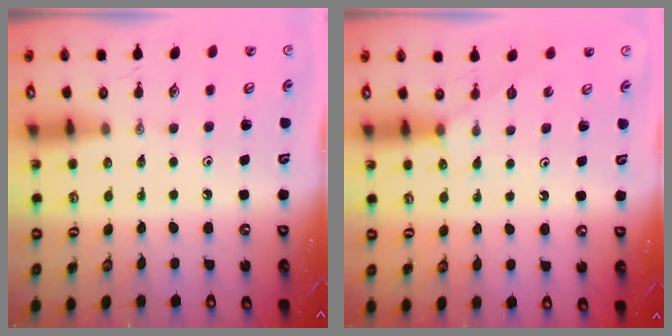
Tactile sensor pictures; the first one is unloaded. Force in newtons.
{"total": 3.8, "press": 3.8, "slide": 0.4}